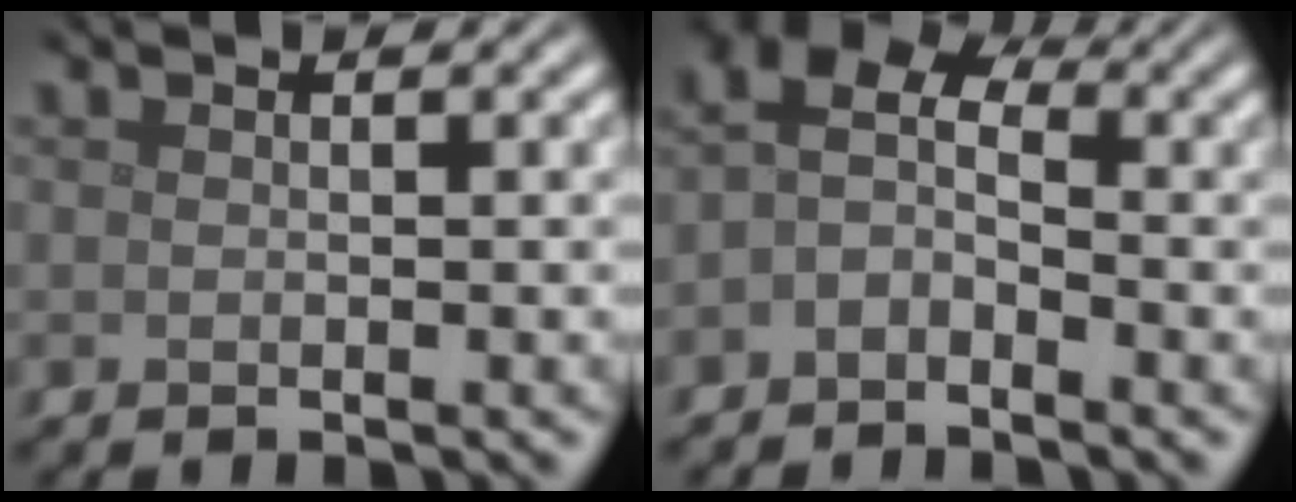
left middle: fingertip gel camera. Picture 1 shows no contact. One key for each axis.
{"total": 3.7, "fx": -0.6, "fy": 2.4, "fz": 2.7, "tx": -0.052, "ty": 0.012, "tz": -0.025}